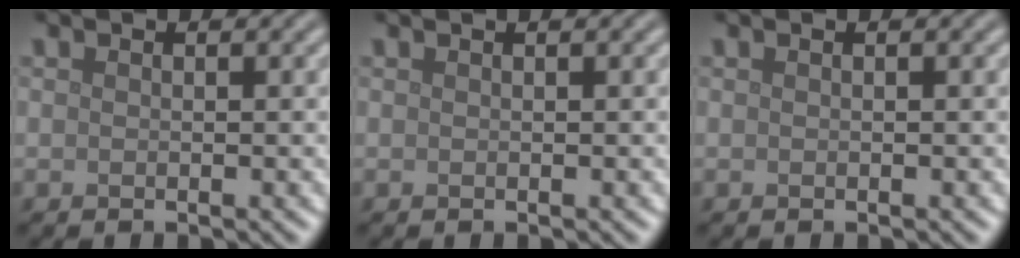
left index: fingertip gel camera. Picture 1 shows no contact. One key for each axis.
{"total": 0.6, "fx": 0.4, "fy": 0.2, "fz": 0.5, "tx": -0.005, "ty": 0.007, "tz": 0.003}
{"total": 0.0}